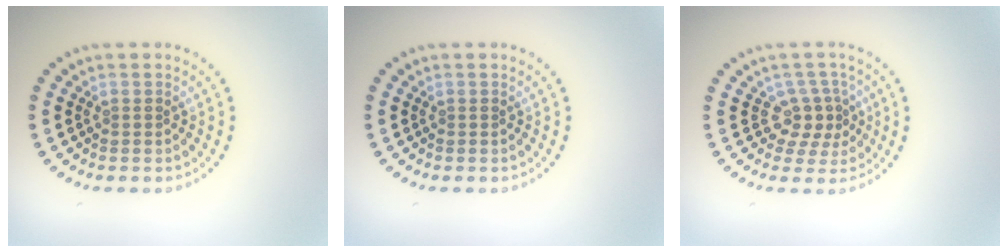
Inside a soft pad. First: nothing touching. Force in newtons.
{"total": 0.0}
{"total": 2.8, "press": 2.2, "slide": 1.8}